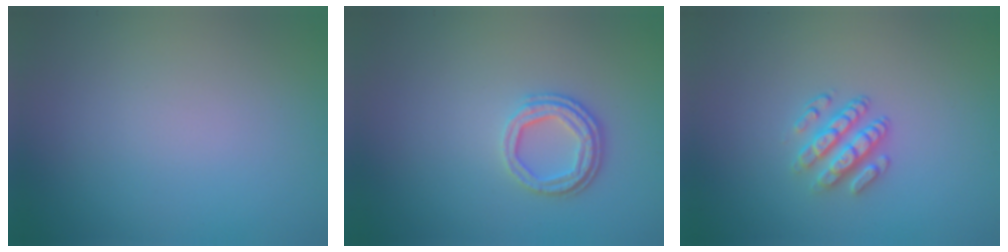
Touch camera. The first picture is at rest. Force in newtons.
{"total": 2.5, "press": 2.1, "slide": 1.4}
{"total": 2.9, "press": 2.4, "slide": 1.6}